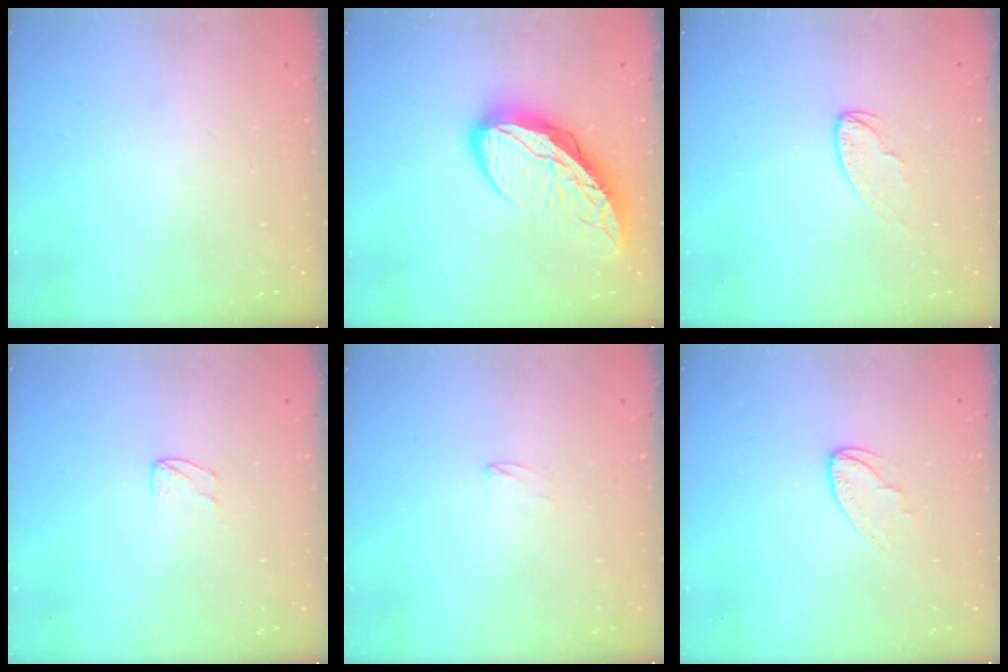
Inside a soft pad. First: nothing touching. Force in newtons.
{"total": 14.3, "press": 14.3, "slide": 1.6}
{"total": 6.3, "press": 6.3, "slide": 0.4}
{"total": 4.0, "press": 4.0, "slide": 0.3}
{"total": 2.2, "press": 2.2, "slide": 0.2}
{"total": 5.5, "press": 5.5, "slide": 0.5}